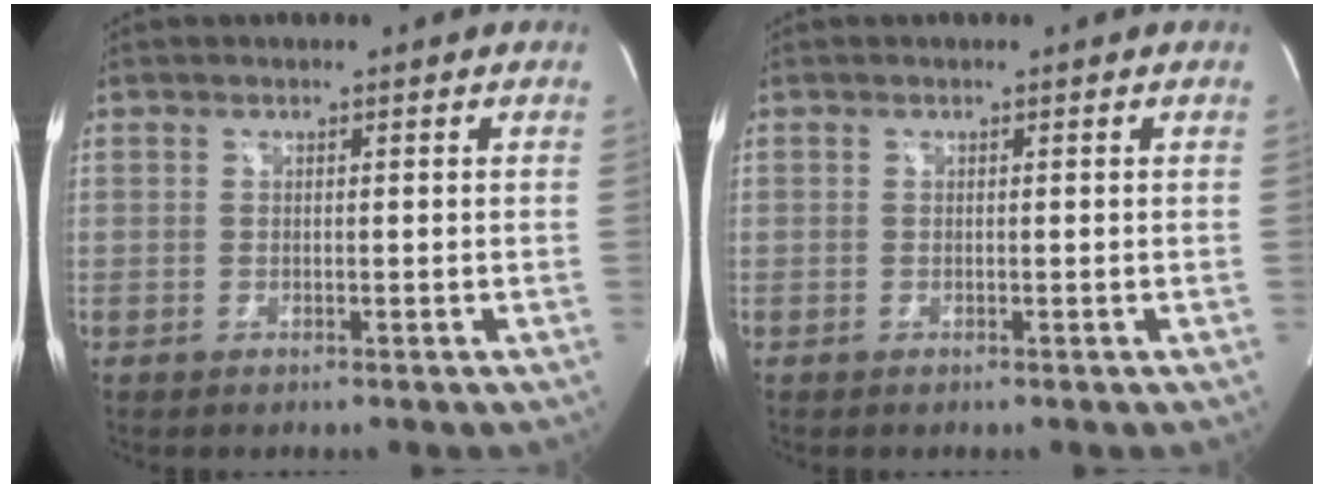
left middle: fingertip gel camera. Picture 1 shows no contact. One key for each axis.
{"total": 0.0}